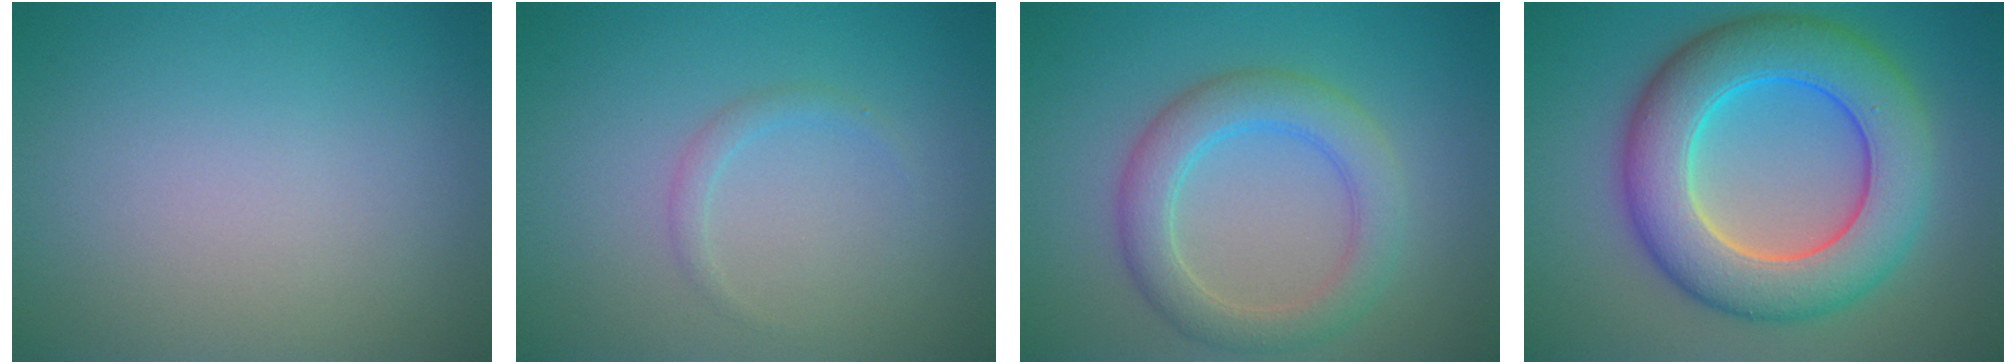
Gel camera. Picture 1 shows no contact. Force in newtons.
{"total": 1.0, "press": 1.0, "slide": 0.0}
{"total": 4.5, "press": 4.5, "slide": 0.1}
{"total": 10.4, "press": 10.4, "slide": 0.2}